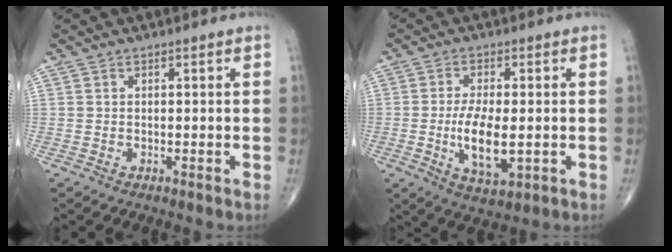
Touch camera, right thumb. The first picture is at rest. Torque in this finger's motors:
{"motor_torque": [1.99, 1.55, 1.04, -1.01, 0.41]}